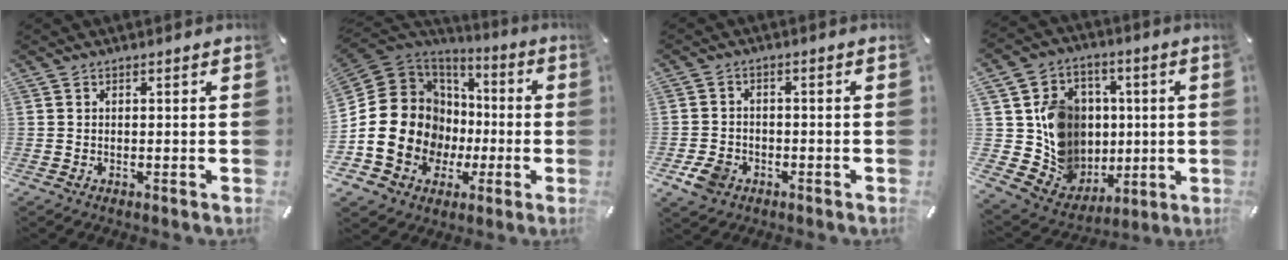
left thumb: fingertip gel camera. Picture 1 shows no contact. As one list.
[{"total": 20.1, "force": [-2.9, 17.4, 9.6], "torque": [-0.211, -0.014, -0.030]}, {"total": 5.4, "force": [-2.6, 4.2, 2.2], "torque": [-0.052, 0.009, -0.048]}, {"total": 14.9, "force": [1.2, 14.2, 4.4], "torque": [-0.075, -0.016, 0.049]}]